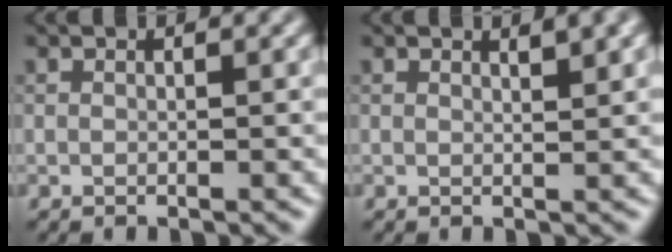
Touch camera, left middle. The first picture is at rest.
{"total": 1.8, "force": [1.2, 0.4, 1.3], "torque": [-0.011, 0.003, 0.016]}